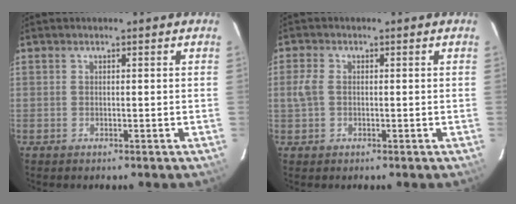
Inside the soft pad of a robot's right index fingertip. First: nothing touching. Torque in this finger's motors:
{"motor_torque": [0.14, 0.10, 0.07, 0.03]}